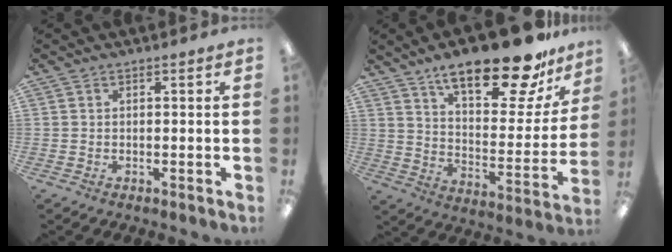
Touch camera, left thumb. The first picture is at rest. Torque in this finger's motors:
{"motor_torque": [0.56, 0.61, 1.41, -1.36, 0.12]}